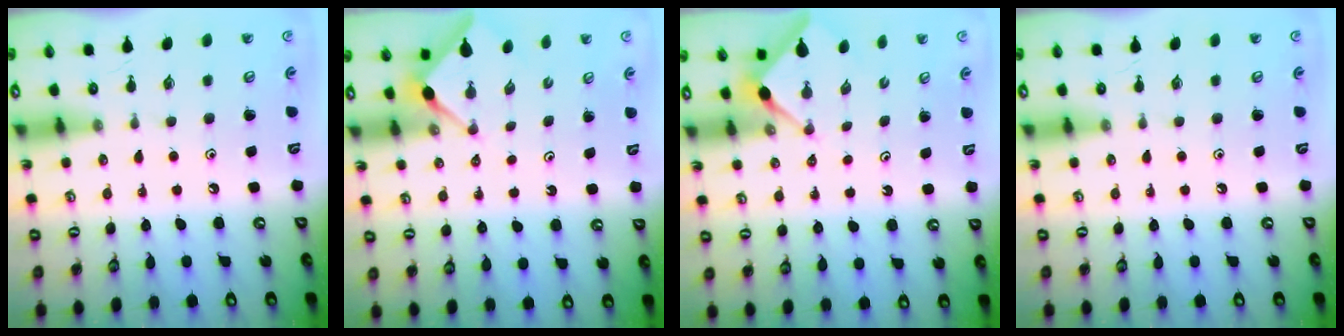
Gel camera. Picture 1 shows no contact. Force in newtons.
{"total": 2.9, "press": 2.9, "slide": 0.4}
{"total": 2.9, "press": 2.9, "slide": 0.3}
{"total": 0.0}